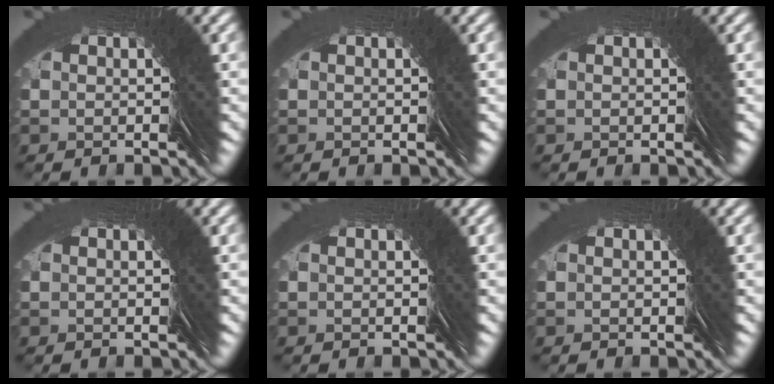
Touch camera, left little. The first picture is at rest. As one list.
[{"total": 0.0}, {"total": 0.0}, {"total": 0.0}, {"total": 0.0}, {"total": 0.0}]